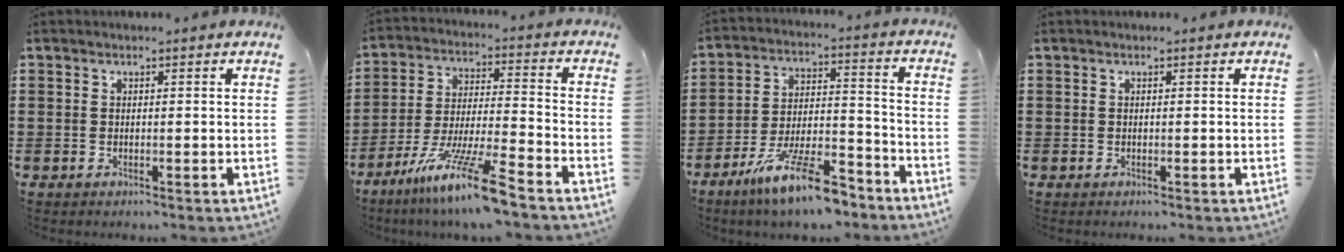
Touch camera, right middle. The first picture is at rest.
{"total": 11.9, "force": [-9.2, 0.0, 7.5], "torque": [-0.142, 0.007, -0.175]}
{"total": 12.4, "force": [-9.5, 2.2, 7.7], "torque": [-0.137, 0.028, -0.176]}
{"total": 0.0}